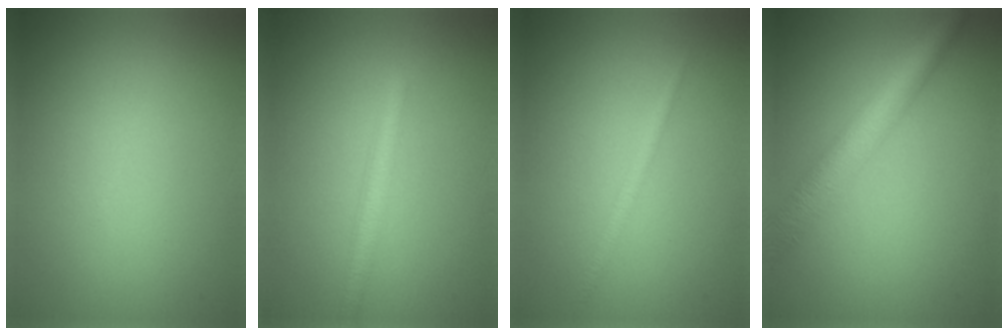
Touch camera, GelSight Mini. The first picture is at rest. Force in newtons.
{"total": 2.3, "press": 2.2, "slide": 0.2}
{"total": 1.2, "press": 1.2, "slide": 0.1}
{"total": 5.2, "press": 5.2, "slide": 0.1}